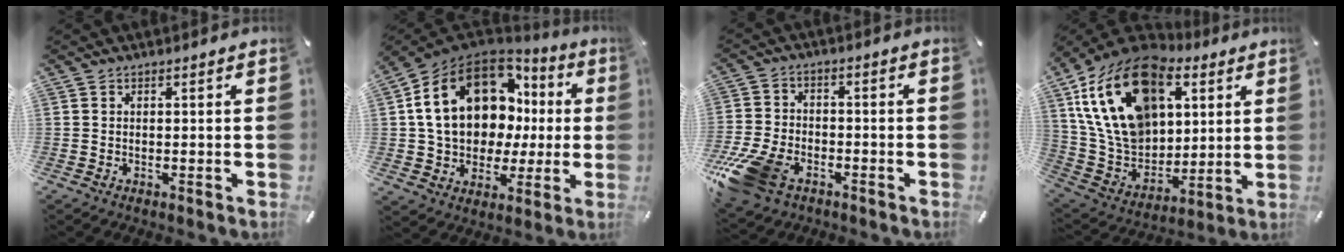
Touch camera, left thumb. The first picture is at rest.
{"total": 20.4, "force": [6.1, 14.6, 12.8], "torque": [-0.236, -0.026, 0.110]}
{"total": 14.2, "force": [-7.5, 8.8, 8.1], "torque": [-0.165, 0.038, -0.132]}
{"total": 24.3, "force": [9.6, 17.1, 14.5], "torque": [-0.298, -0.040, 0.175]}